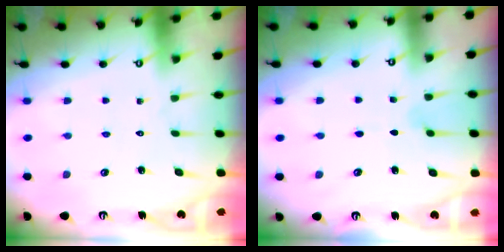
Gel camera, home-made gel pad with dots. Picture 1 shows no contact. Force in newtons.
{"total": 3.0, "press": 2.5, "slide": 1.6}